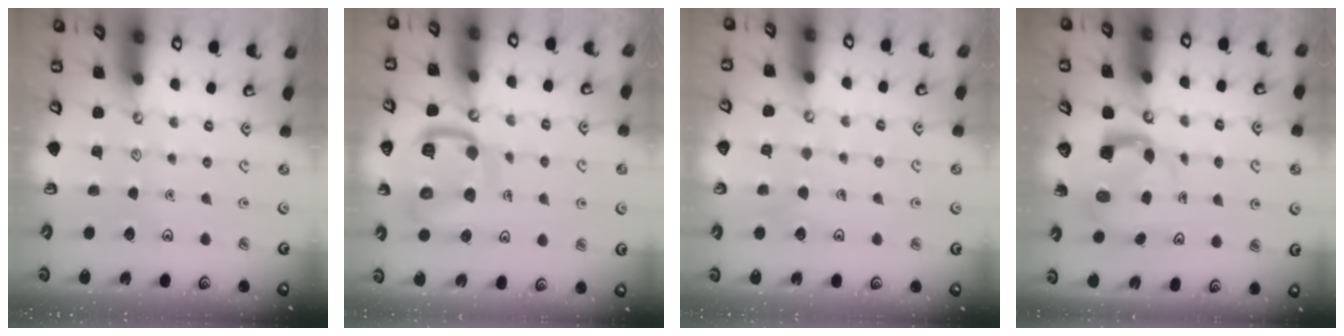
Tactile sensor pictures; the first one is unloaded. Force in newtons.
{"total": 15.0, "press": 14.9, "slide": 1.5}
{"total": 4.0, "press": 4.0, "slide": 0.3}
{"total": 3.9, "press": 3.9, "slide": 0.2}